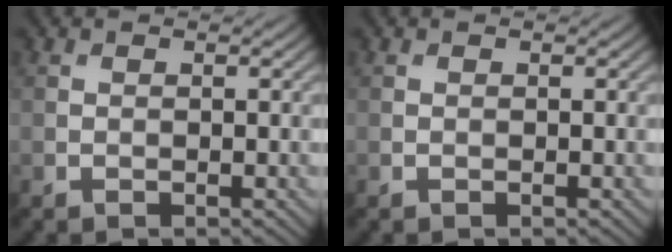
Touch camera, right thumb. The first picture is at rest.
{"total": 0.0}